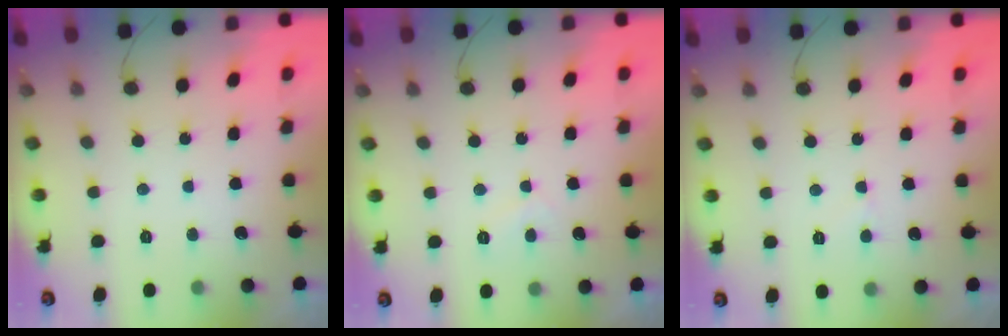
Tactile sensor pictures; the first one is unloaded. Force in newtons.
{"total": 2.0, "press": 1.9, "slide": 0.4}
{"total": 3.9, "press": 3.9, "slide": 0.3}